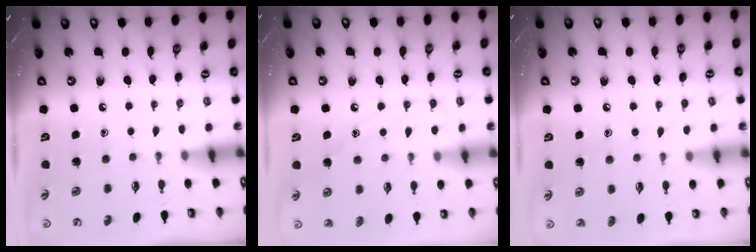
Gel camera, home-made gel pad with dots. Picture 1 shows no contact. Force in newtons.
{"total": 9.0, "press": 9.0, "slide": 0.6}
{"total": 6.1, "press": 6.1, "slide": 0.6}